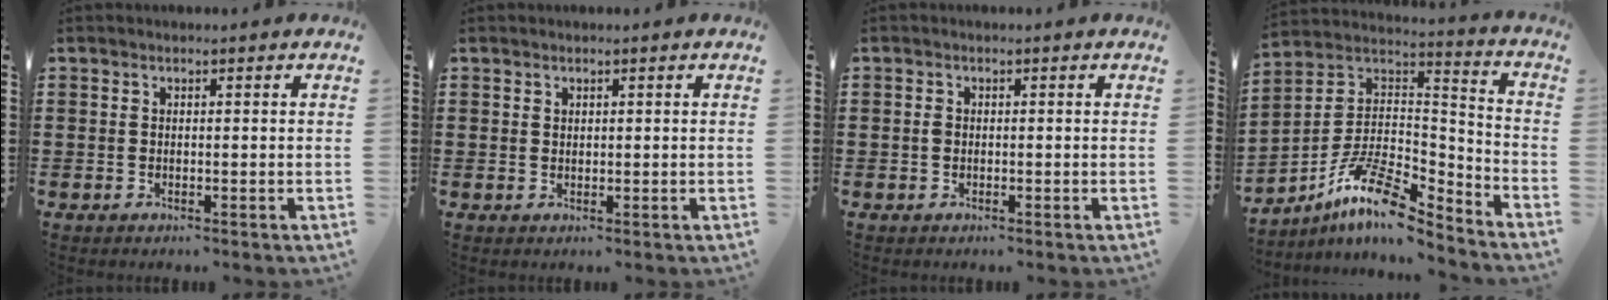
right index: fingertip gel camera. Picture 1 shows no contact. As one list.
[{"total": 0.8, "force": [0.5, 0.5, 0.2], "torque": [-0.005, 0.002, 0.011]}, {"total": 0.9, "force": [-0.1, 0.7, 0.6], "torque": [-0.015, 0.003, -0.003]}, {"total": 12.0, "force": [-8.2, 3.6, 7.9], "torque": [-0.158, 0.014, -0.159]}]